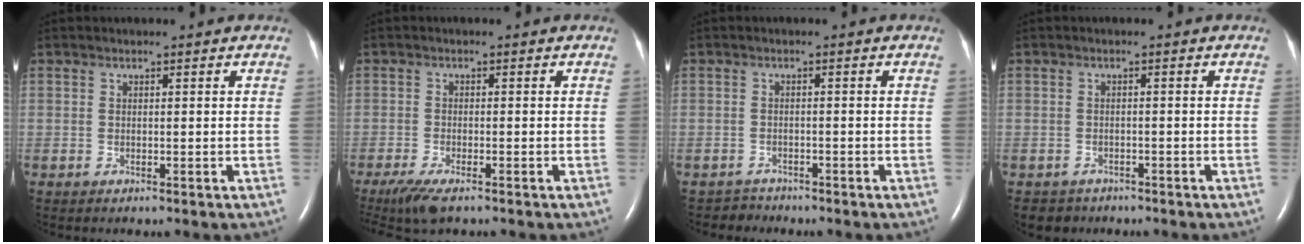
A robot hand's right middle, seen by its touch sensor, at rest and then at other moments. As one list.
[{"total": 5.8, "force": [-4.2, 1.2, 3.8], "torque": [-0.076, -0.017, -0.072]}, {"total": 1.8, "force": [-1.4, 0.5, -1.0], "torque": [0.013, -0.003, -0.025]}, {"total": 2.4, "force": [-1.8, 1.5, -0.3], "torque": [-0.008, 0.004, -0.027]}]